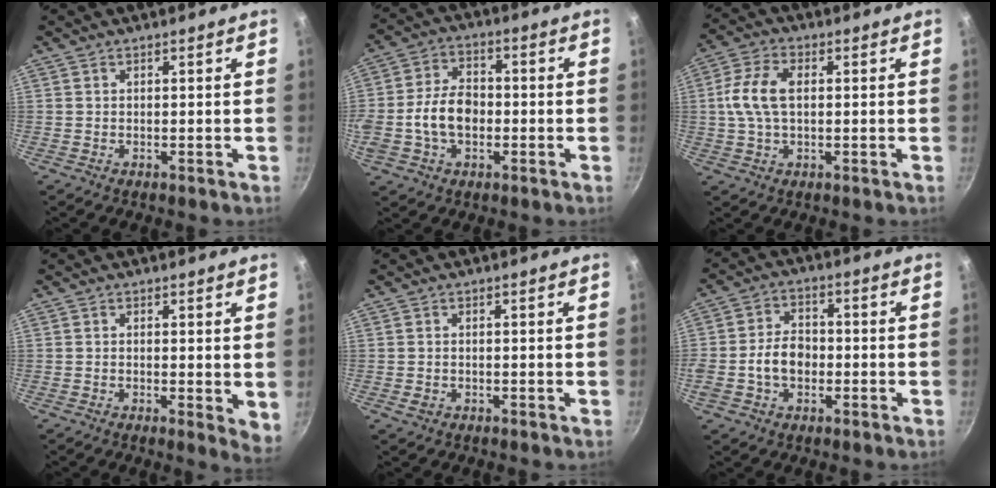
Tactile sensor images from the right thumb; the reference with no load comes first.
{"total": 10.5, "force": [-1.8, 7.2, 7.4], "torque": [-0.118, 0.025, -0.040]}
{"total": 8.7, "force": [0.8, 5.1, 7.0], "torque": [-0.141, 0.019, 0.009]}
{"total": 4.3, "force": [0.2, 1.5, 4.0], "torque": [-0.049, -0.012, 0.001]}
{"total": 1.3, "force": [-0.4, 1.0, 0.7], "torque": [-0.013, 0.001, -0.006]}
{"total": 7.8, "force": [-1.6, 5.7, 5.1], "torque": [-0.072, 0.023, -0.034]}